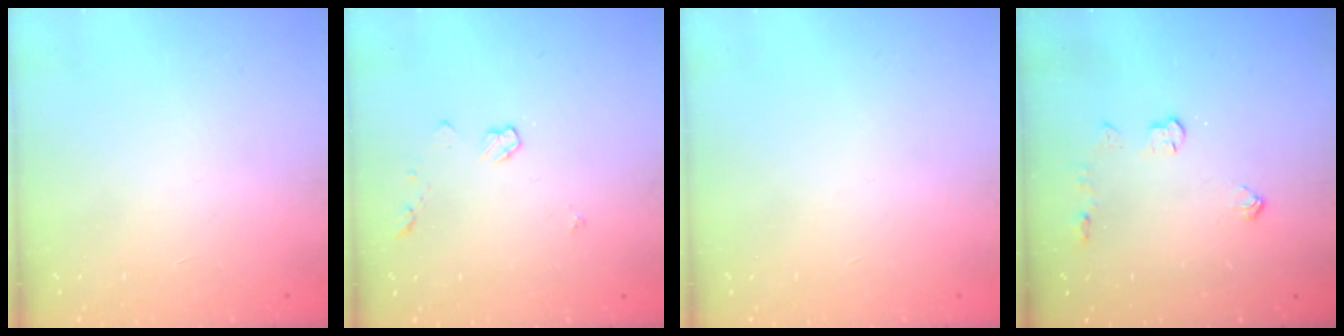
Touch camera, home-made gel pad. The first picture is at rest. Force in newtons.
{"total": 3.3, "press": 3.2, "slide": 0.4}
{"total": 0.0}
{"total": 4.4, "press": 4.4, "slide": 0.7}